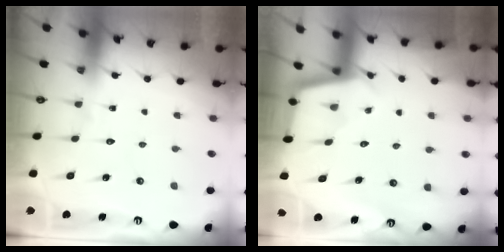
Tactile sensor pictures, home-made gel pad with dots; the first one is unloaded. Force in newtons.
{"total": 2.1, "press": 2.1, "slide": 0.2}